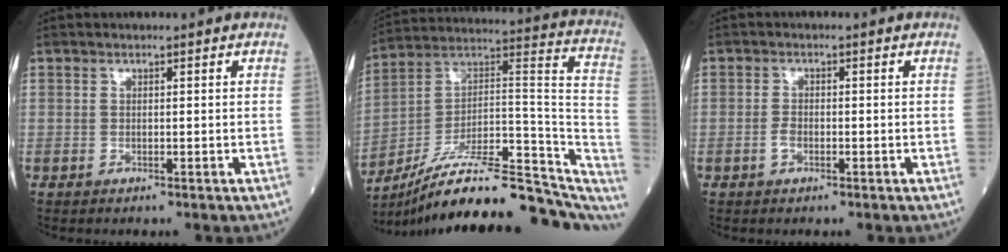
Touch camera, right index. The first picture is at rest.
{"total": 27.2, "force": [-22.4, 6.1, 14.1], "torque": [-0.163, 0.032, -0.336]}
{"total": 1.7, "force": [-0.6, 0.9, 1.3], "torque": [-0.025, 0.003, -0.011]}